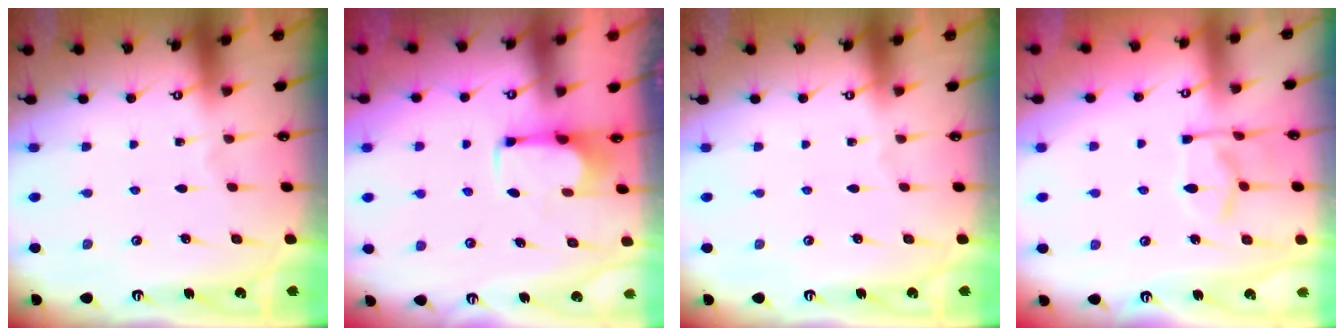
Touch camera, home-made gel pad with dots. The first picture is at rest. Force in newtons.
{"total": 2.3, "press": 2.2, "slide": 0.8}
{"total": 0.0}
{"total": 3.6, "press": 3.5, "slide": 0.8}